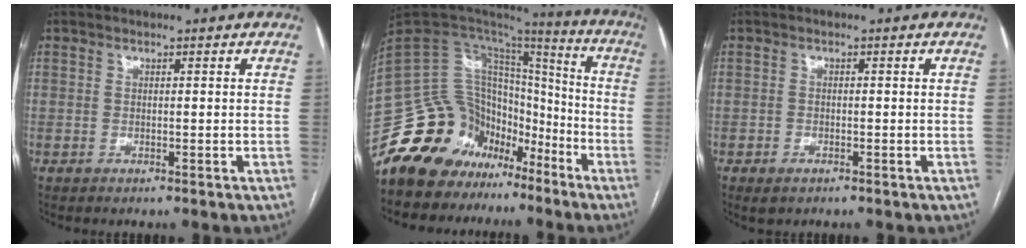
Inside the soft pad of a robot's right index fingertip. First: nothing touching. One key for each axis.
{"total": 18.0, "fx": -12.0, "fy": 12.7, "fz": 4.2, "tx": -0.079, "ty": 0.104, "tz": -0.197}
{"total": 1.7, "fx": -1.0, "fy": 1.0, "fz": 0.9, "tx": -0.017, "ty": 0.000, "tz": -0.010}